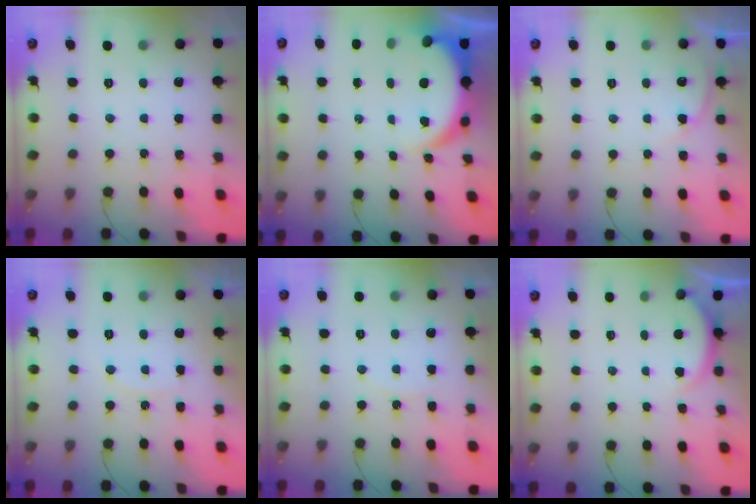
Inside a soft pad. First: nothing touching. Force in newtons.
{"total": 6.7, "press": 6.5, "slide": 1.7}
{"total": 5.0, "press": 4.6, "slide": 1.8}
{"total": 6.8, "press": 6.8, "slide": 0.5}
{"total": 6.3, "press": 6.3, "slide": 0.4}
{"total": 1.9, "press": 1.9, "slide": 0.5}